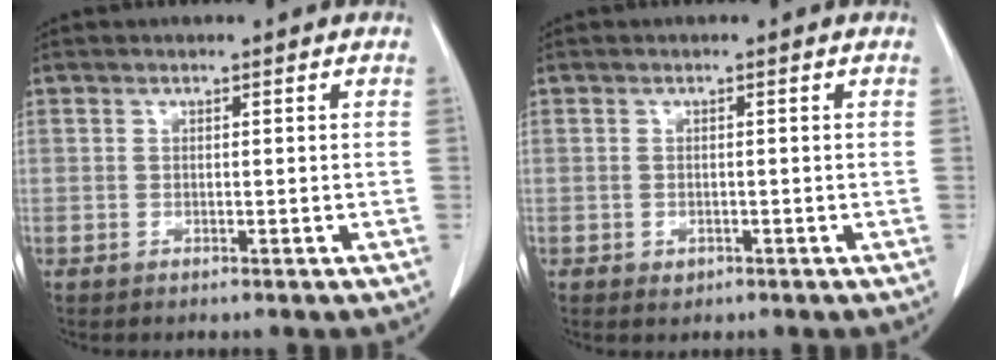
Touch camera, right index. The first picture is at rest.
{"total": 1.0, "force": [-0.5, 0.7, 0.4], "torque": [-0.006, 0.001, -0.003]}